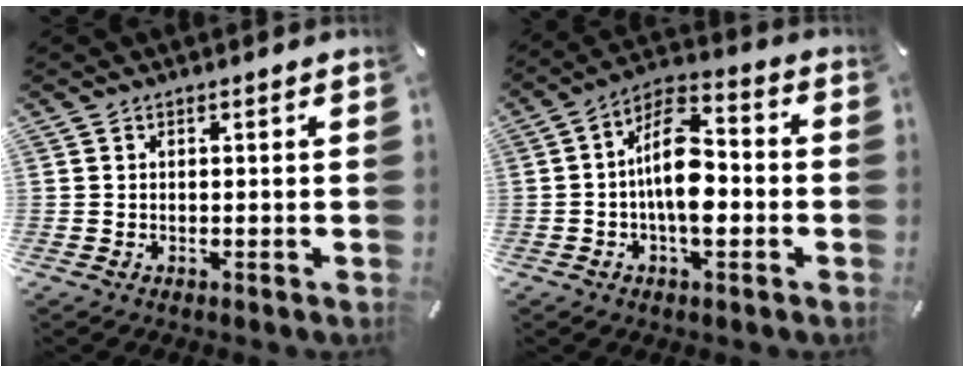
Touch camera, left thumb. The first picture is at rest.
{"total": 12.9, "force": [-2.2, 6.5, 10.9], "torque": [-0.203, 0.009, -0.037]}